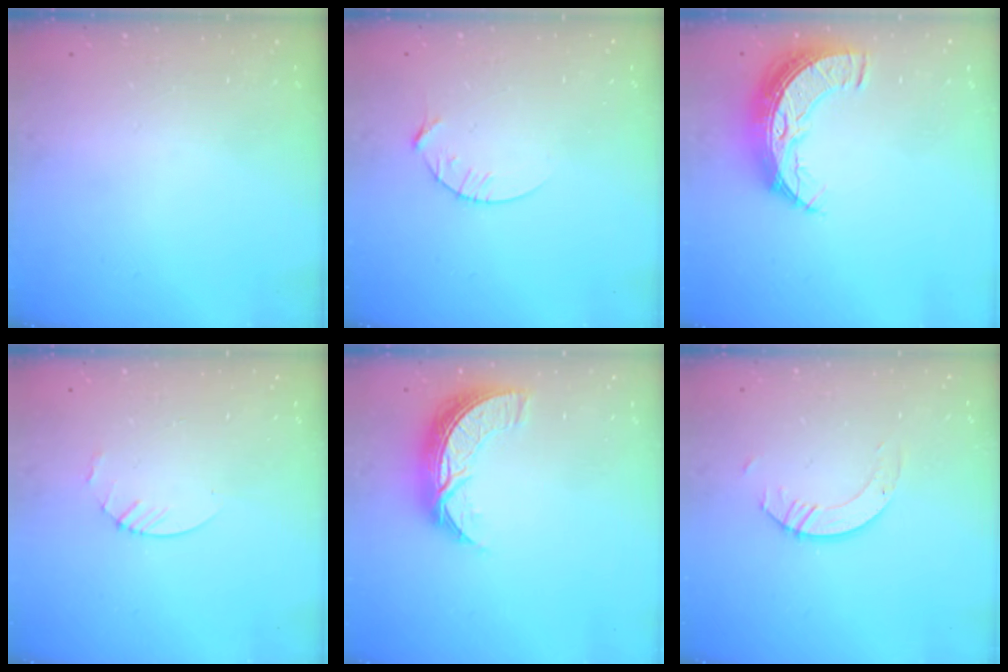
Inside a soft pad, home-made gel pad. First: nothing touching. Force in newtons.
{"total": 4.8, "press": 4.8, "slide": 0.6}
{"total": 9.9, "press": 9.9, "slide": 0.7}
{"total": 3.0, "press": 3.0, "slide": 0.3}
{"total": 9.3, "press": 9.3, "slide": 0.7}
{"total": 3.9, "press": 3.9, "slide": 0.3}